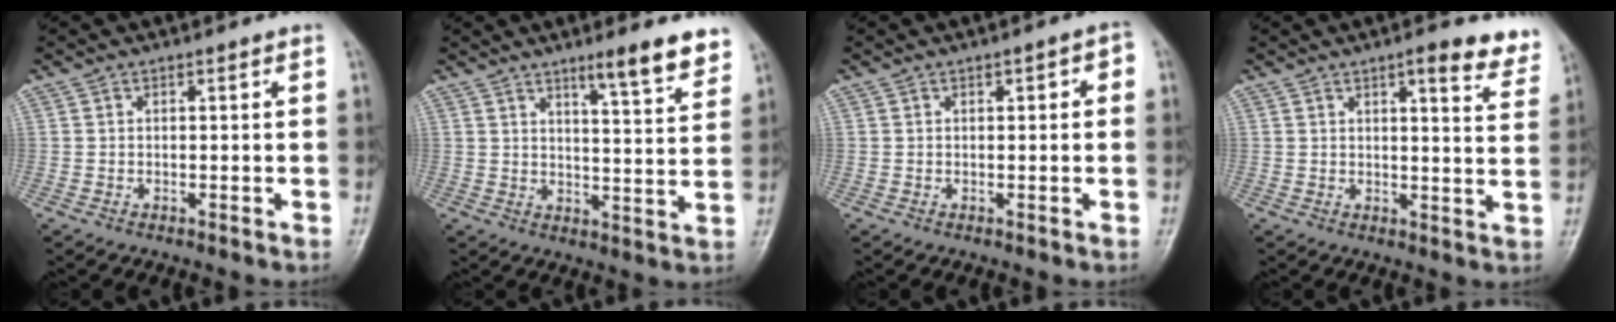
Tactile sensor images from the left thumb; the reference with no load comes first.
{"total": 9.0, "force": [6.4, 1.2, 6.2], "torque": [-0.072, -0.044, 0.092]}
{"total": 2.4, "force": [0.5, 1.1, 2.0], "torque": [-0.020, 0.006, 0.001]}
{"total": 8.8, "force": [6.5, 2.2, 5.6], "torque": [-0.042, -0.031, 0.068]}